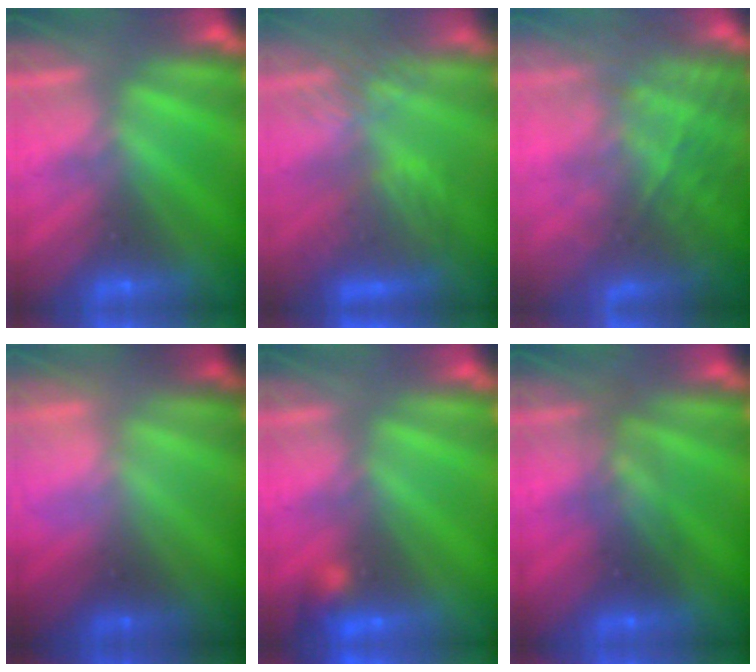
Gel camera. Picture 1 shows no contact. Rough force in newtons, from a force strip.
{"total": 3.4}
{"total": 7.5}
{"total": 2.4}
{"total": 3.0}
{"total": 2.9}